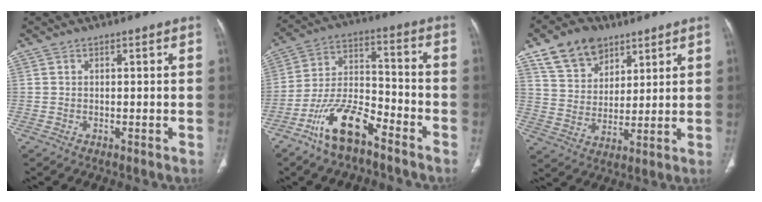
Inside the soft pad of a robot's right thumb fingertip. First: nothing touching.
{"total": 13.2, "force": [-8.7, 5.1, 8.5], "torque": [-0.161, 0.063, -0.165]}
{"total": 12.0, "force": [7.5, 7.9, 5.1], "torque": [-0.068, -0.024, 0.140]}